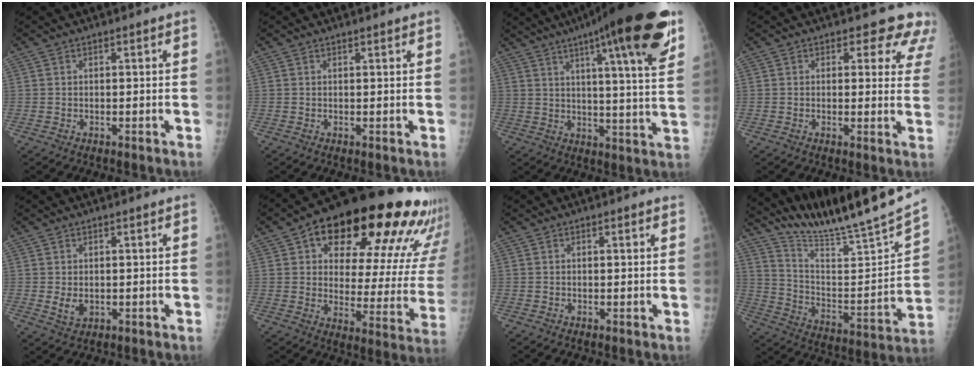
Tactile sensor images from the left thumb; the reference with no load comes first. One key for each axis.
{"total": 1.6, "fx": 1.5, "fy": 0.1, "fz": 0.6, "tx": -0.002, "ty": 0.000, "tz": 0.020}
{"total": 23.9, "fx": 14.2, "fy": 3.3, "fz": 18.9, "tx": -0.265, "ty": -0.036, "tz": 0.192}
{"total": 8.4, "fx": 7.2, "fy": 4.0, "fz": 1.9, "tx": 0.035, "ty": -0.034, "tz": 0.048}
{"total": 3.0, "fx": 0.7, "fy": 1.8, "fz": 2.4, "tx": -0.038, "ty": -0.011, "tz": 0.018}
{"total": 29.8, "fx": 17.2, "fy": 12.3, "fz": 21.0, "tx": -0.256, "ty": -0.033, "tz": 0.232}
{"total": 1.3, "fx": 1.1, "fy": 0.0, "fz": 0.7, "tx": -0.005, "ty": 0.000, "tz": 0.011}
{"total": 23.0, "fx": 20.7, "fy": 0.3, "fz": 10.0, "tx": -0.136, "ty": -0.137, "tz": 0.326}